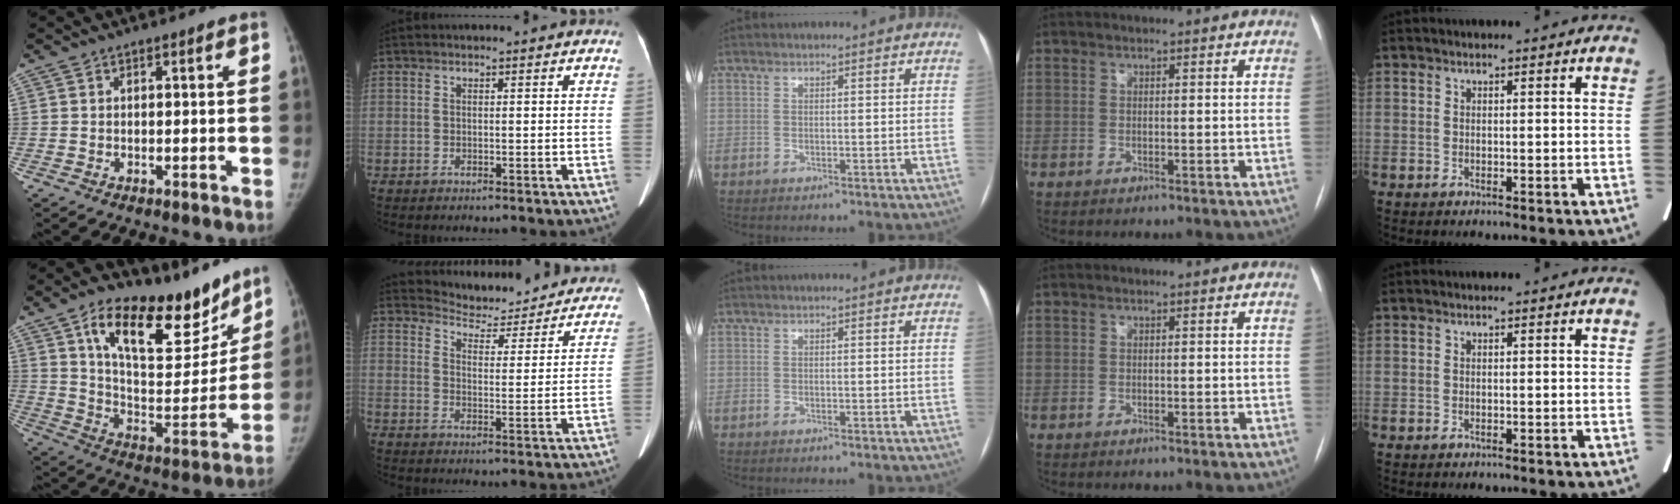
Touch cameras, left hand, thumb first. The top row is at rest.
{"thumb": {"total": 24.1, "force": [15.4, 10.7, 15.1], "torque": [-0.178, -0.068, 0.249]}, "index": {"total": 17.0, "force": [16.2, 4.1, 3.0], "torque": [-0.020, -0.032, 0.188]}}